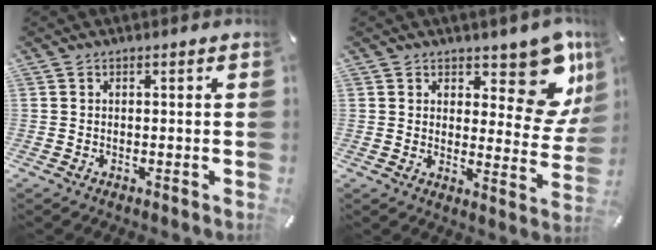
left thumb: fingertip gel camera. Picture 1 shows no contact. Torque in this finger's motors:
{"motor_torque": [0.89, -0.24, 0.29, 0.13, 0.09]}